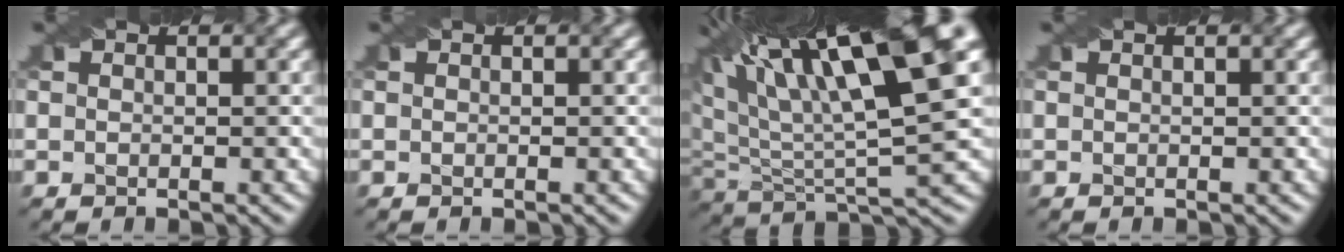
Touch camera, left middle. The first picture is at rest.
{"total": 0.0}
{"total": 15.5, "force": [8.1, 3.7, 12.7], "torque": [-0.222, 0.016, 0.141]}
{"total": 1.3, "force": [0.8, 0.5, 0.8], "torque": [-0.004, -0.004, -0.002]}